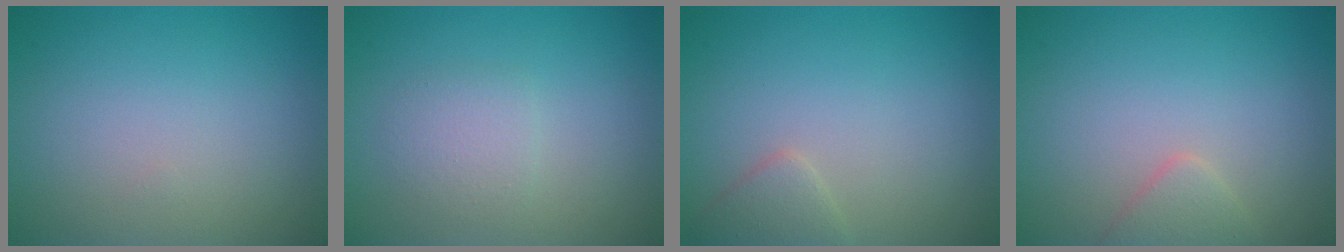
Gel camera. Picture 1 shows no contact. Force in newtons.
{"total": 1.9, "press": 1.9, "slide": 0.0}
{"total": 1.6, "press": 1.6, "slide": 0.1}
{"total": 1.6, "press": 1.6, "slide": 0.1}